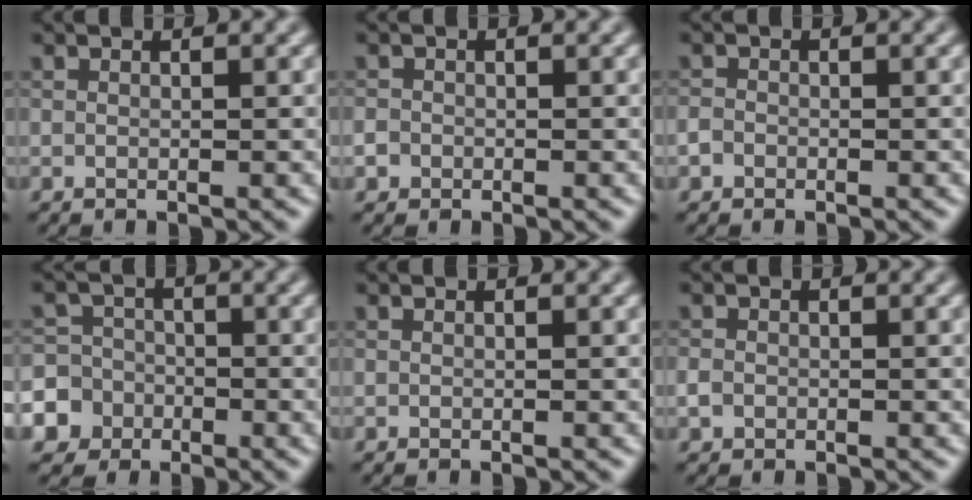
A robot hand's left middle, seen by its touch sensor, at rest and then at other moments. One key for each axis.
{"total": 1.1, "fx": -0.6, "fy": 0.9, "fz": 0.3, "tx": -0.007, "ty": 0.001, "tz": -0.009}
{"total": 0.9, "fx": -0.5, "fy": 0.7, "fz": 0.2, "tx": -0.003, "ty": 0.000, "tz": -0.013}
{"total": 8.8, "fx": -4.1, "fy": 7.7, "fz": 1.2, "tx": -0.037, "ty": -0.013, "tz": -0.100}
{"total": 0.0}
{"total": 1.0, "fx": -0.4, "fy": 0.9, "fz": 0.4, "tx": -0.006, "ty": -0.001, "tz": -0.011}